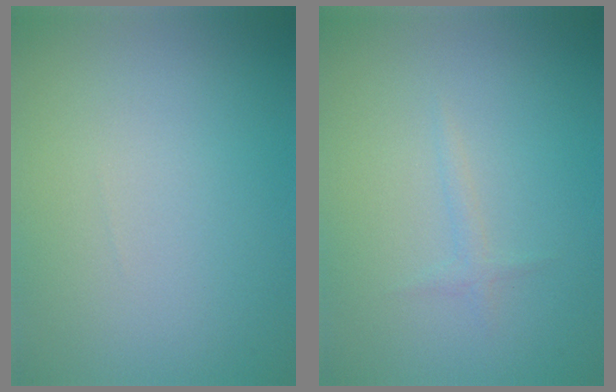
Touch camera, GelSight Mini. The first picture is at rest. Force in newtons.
{"total": 0.8, "press": 0.8, "slide": 0.0}